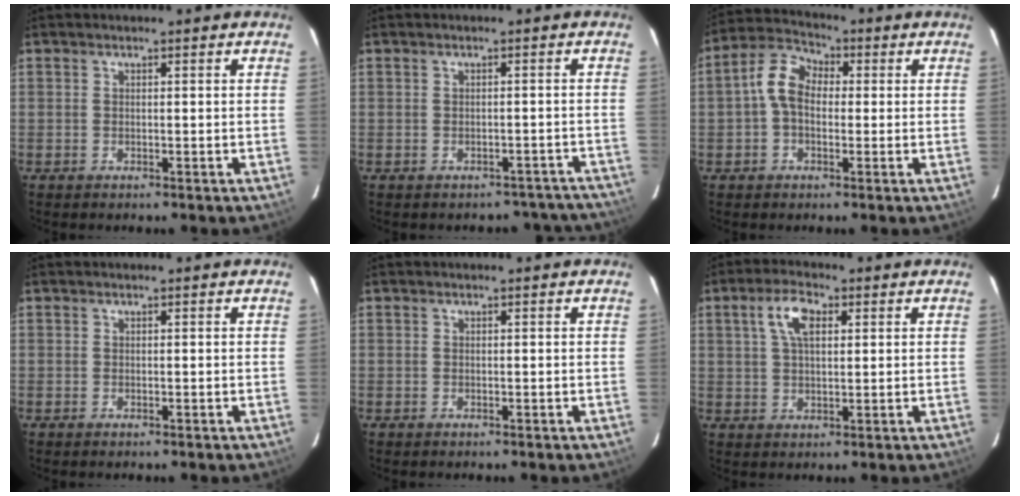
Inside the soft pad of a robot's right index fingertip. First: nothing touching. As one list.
[{"total": 9.3, "force": [-8.4, 4.0, 1.1], "torque": [0.005, 0.031, -0.071]}, {"total": 7.4, "force": [0.0, 5.3, 5.2], "torque": [-0.108, 0.028, -0.005]}, {"total": 0.0}, {"total": 0.0}, {"total": 6.2, "force": [2.2, 3.0, 5.0], "torque": [-0.093, 0.014, 0.041]}]